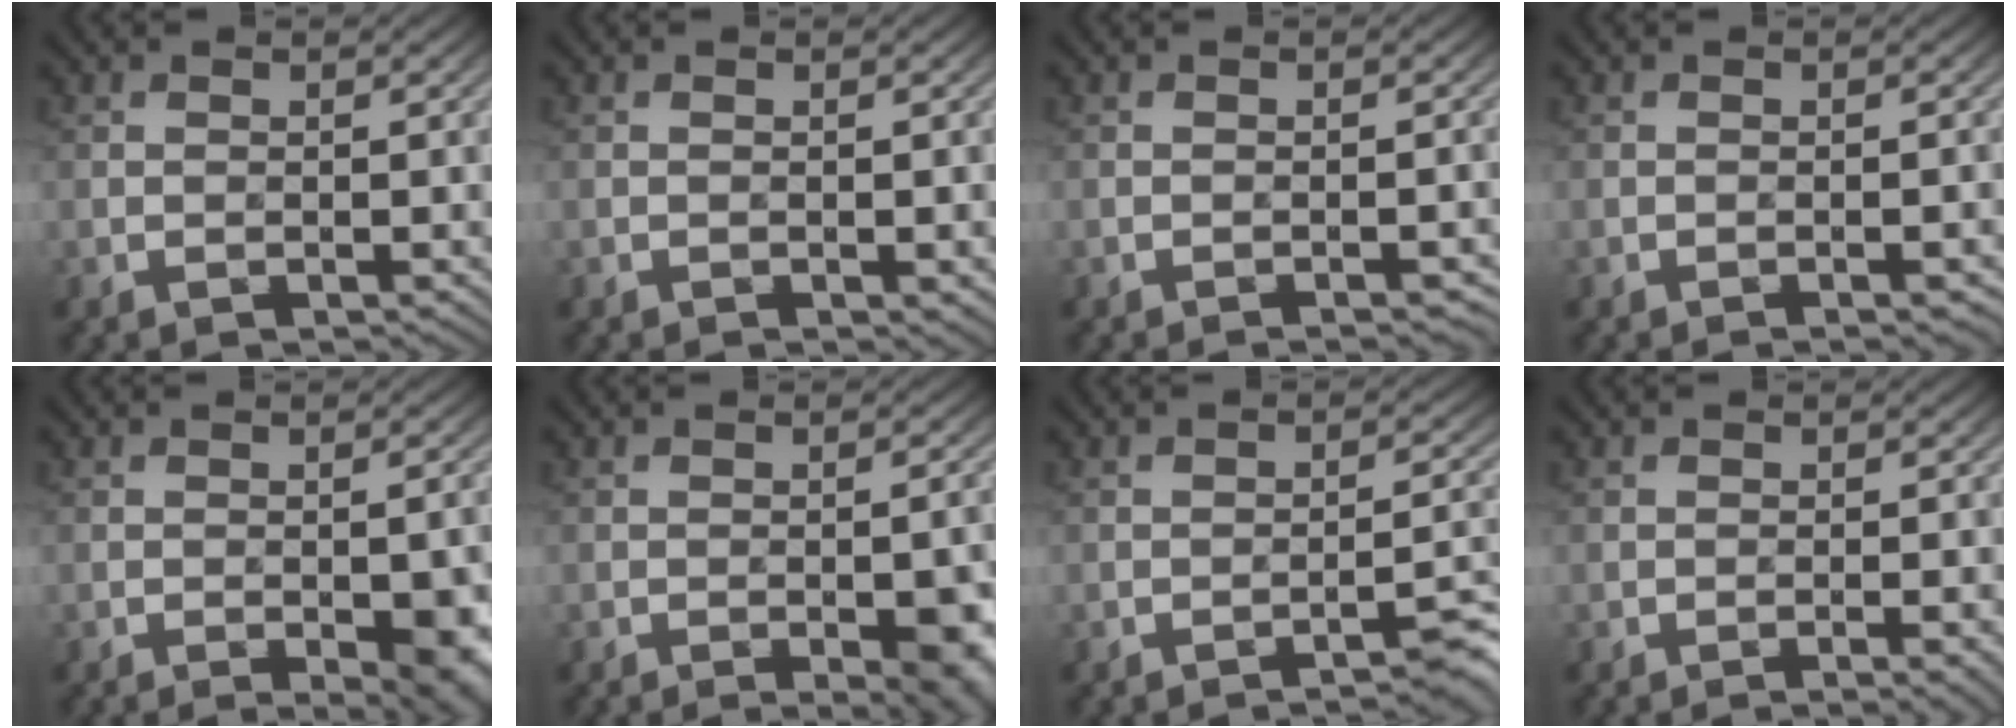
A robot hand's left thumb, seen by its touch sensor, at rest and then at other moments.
{"total": 1.3, "force": [-0.6, 0.3, 1.1], "torque": [-0.016, -0.001, -0.008]}
{"total": 2.1, "force": [-1.6, 0.4, 1.3], "torque": [-0.013, 0.006, -0.021]}
{"total": 1.5, "force": [-1.0, 0.2, 1.1], "torque": [-0.010, 0.006, -0.014]}
{"total": 6.8, "force": [-2.9, 2.3, 5.7], "torque": [-0.074, -0.005, -0.030]}
{"total": 6.9, "force": [-3.1, 2.0, 5.8], "torque": [-0.078, -0.002, -0.032]}
{"total": 4.3, "force": [-3.3, 0.5, 2.8], "torque": [-0.031, 0.018, -0.051]}
{"total": 2.1, "force": [-1.1, 0.3, 1.8], "torque": [-0.020, 0.006, -0.019]}